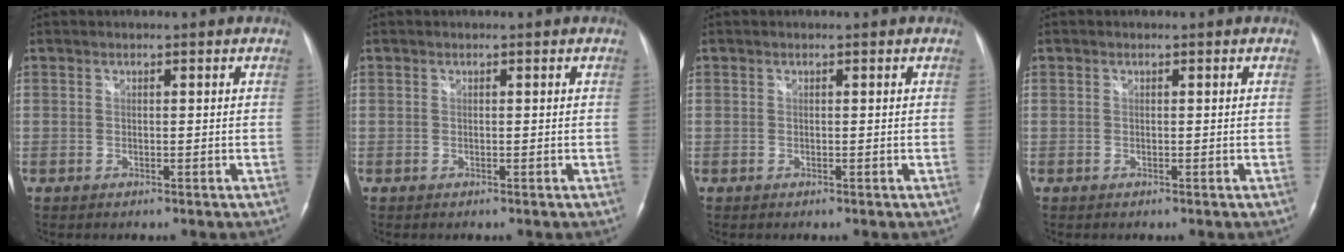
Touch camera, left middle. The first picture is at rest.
{"total": 0.0}
{"total": 0.0}
{"total": 0.0}